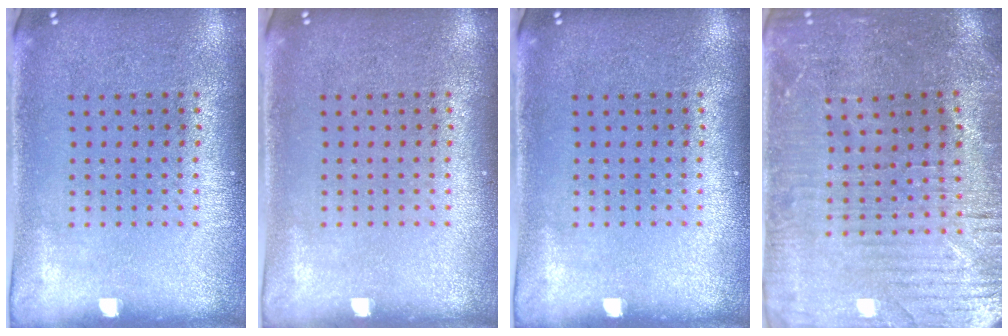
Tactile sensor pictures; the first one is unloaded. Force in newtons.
{"total": 0.0}
{"total": 0.0}
{"total": 1.8, "press": 1.8, "slide": 0.5}